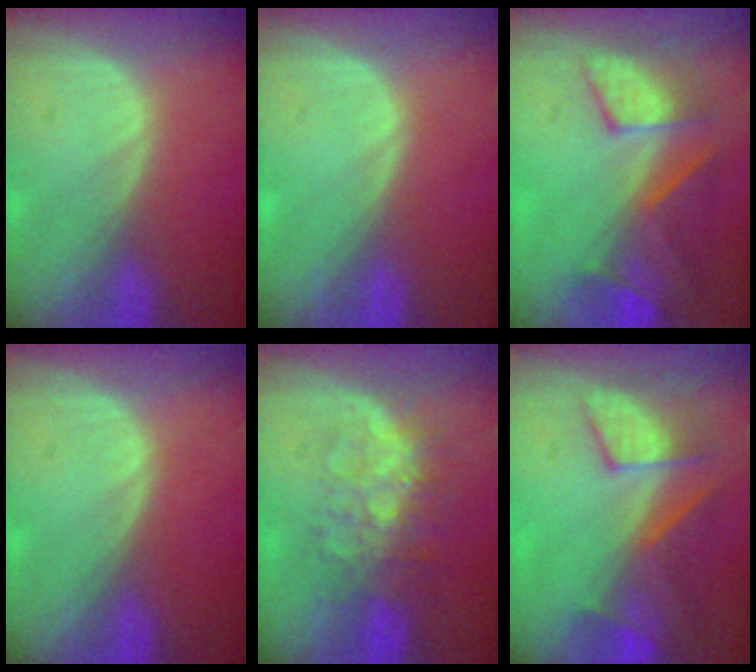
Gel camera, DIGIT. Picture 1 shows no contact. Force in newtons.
{"total": 0.0}
{"total": 8.1, "press": 7.9, "slide": 1.8}
{"total": 0.0}
{"total": 8.0, "press": 7.3, "slide": 3.2}
{"total": 8.0, "press": 7.5, "slide": 2.8}